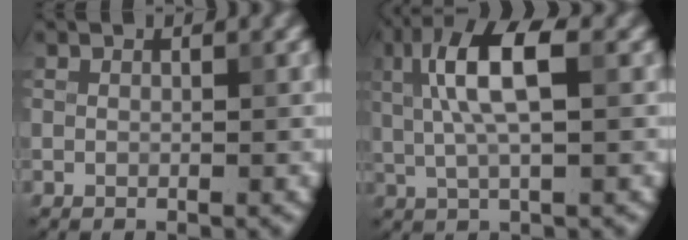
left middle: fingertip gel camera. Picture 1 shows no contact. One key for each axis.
{"total": 6.4, "fx": 1.5, "fy": 1.9, "fz": 5.9, "tx": -0.117, "ty": 0.010, "tz": 0.026}